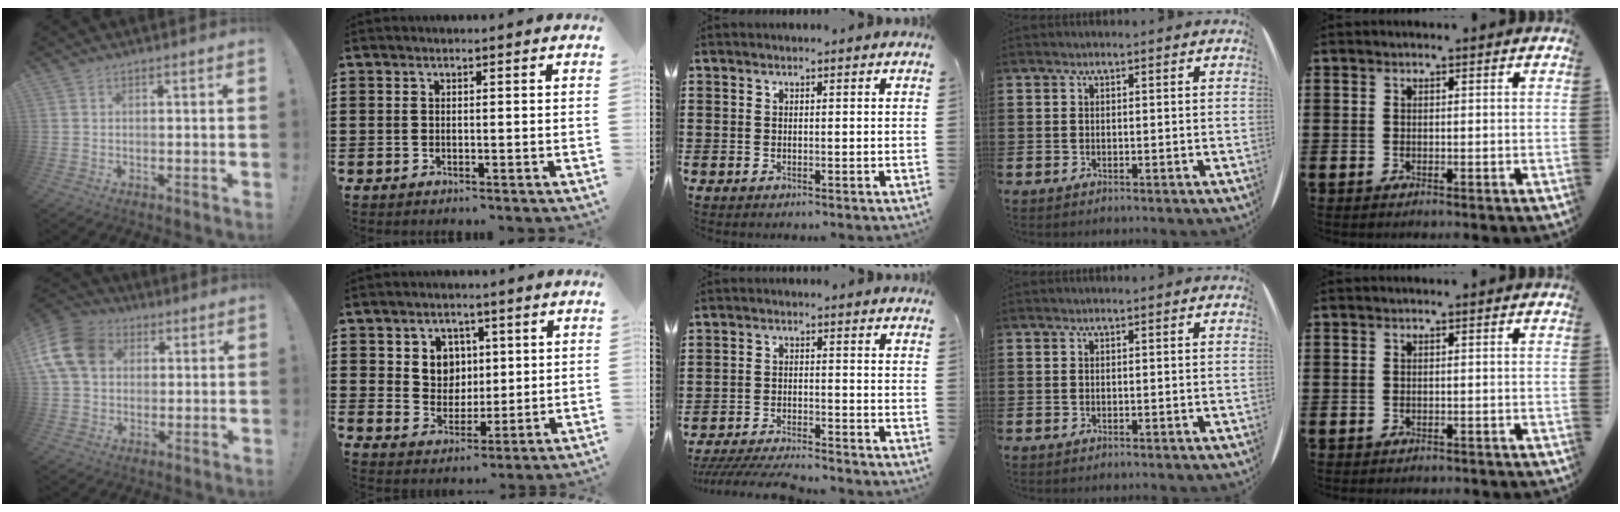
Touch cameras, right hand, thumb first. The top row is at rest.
{"thumb": {"total": 14.6, "force": [4.1, 11.5, 8.1], "torque": [-0.147, -0.007, 0.083]}, "index": {"total": 5.5, "force": [1.7, 4.9, 1.7], "torque": [-0.041, 0.009, 0.027]}, "middle": {"total": 4.5, "force": [-4.3, 0.1, 1.2], "torque": [-0.034, -0.010, -0.090]}, "little": {"total": 0.5, "force": [-0.5, 0.0, 0.0], "torque": [-0.002, -0.002, -0.011]}}